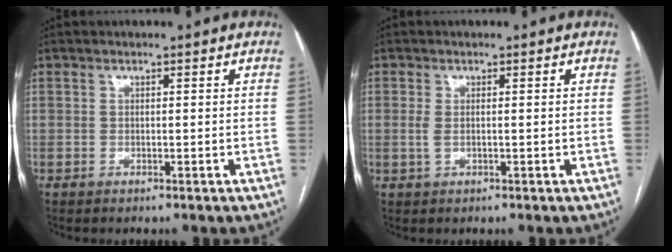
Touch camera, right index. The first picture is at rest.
{"total": 1.5, "force": [-0.1, 0.6, 1.4], "torque": [-0.034, 0.000, 0.002]}